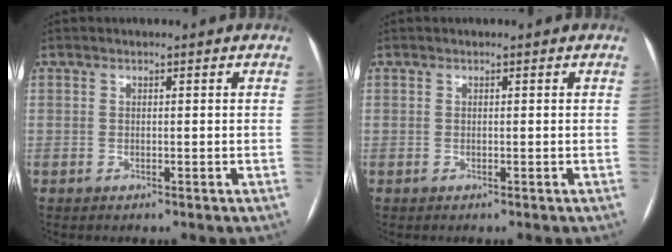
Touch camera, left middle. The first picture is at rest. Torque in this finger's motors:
{"motor_torque": [0.08, -0.16, 0.00, 0.00]}